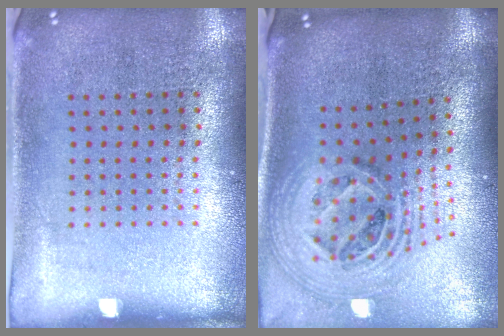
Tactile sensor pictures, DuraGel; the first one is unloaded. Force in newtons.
{"total": 2.7, "press": 1.9, "slide": 1.9}